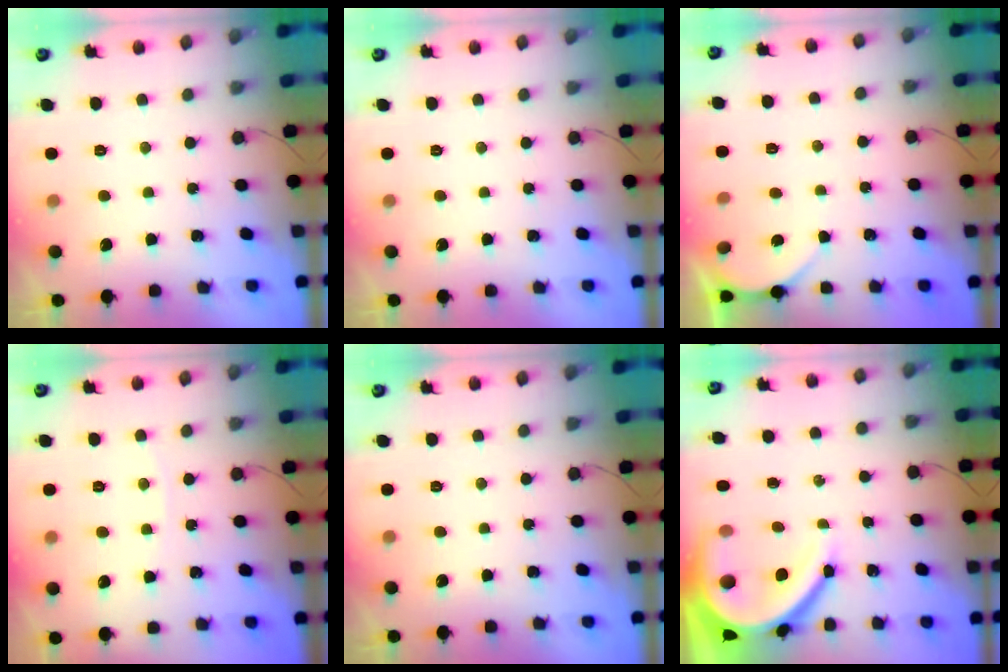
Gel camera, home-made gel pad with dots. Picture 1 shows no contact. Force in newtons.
{"total": 0.0}
{"total": 2.5, "press": 2.4, "slide": 0.3}
{"total": 2.3, "press": 2.3, "slide": 0.3}
{"total": 0.0}
{"total": 14.8, "press": 14.8, "slide": 1.6}